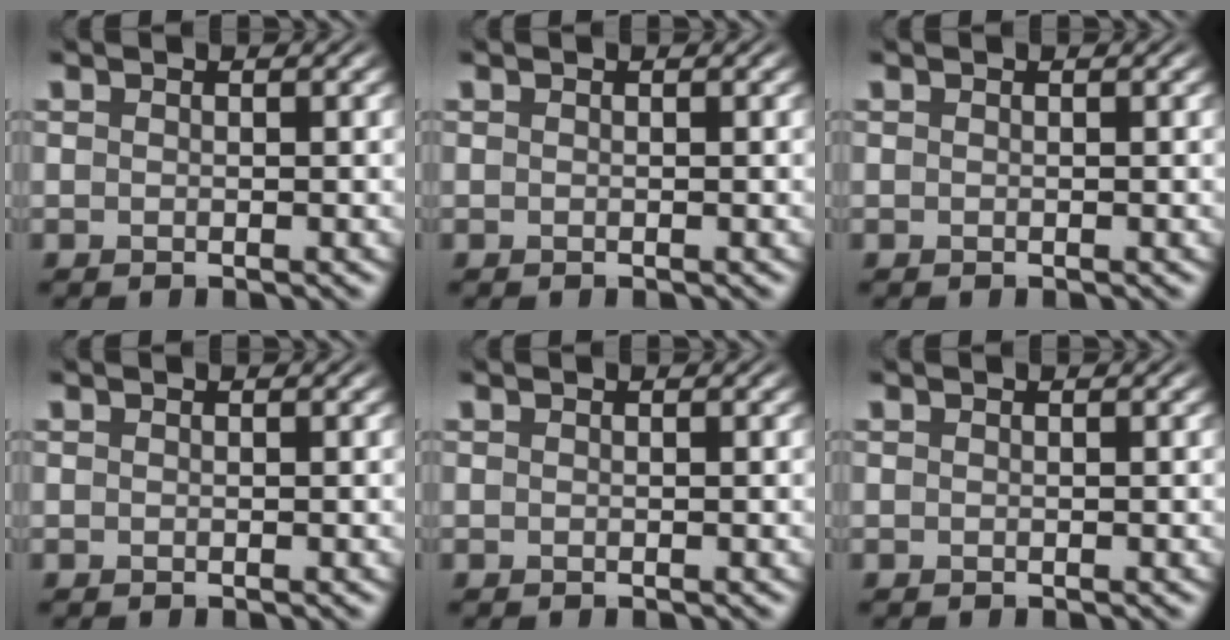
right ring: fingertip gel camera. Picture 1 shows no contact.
{"total": 0.0}
{"total": 0.0}
{"total": 0.0}
{"total": 0.0}
{"total": 0.0}